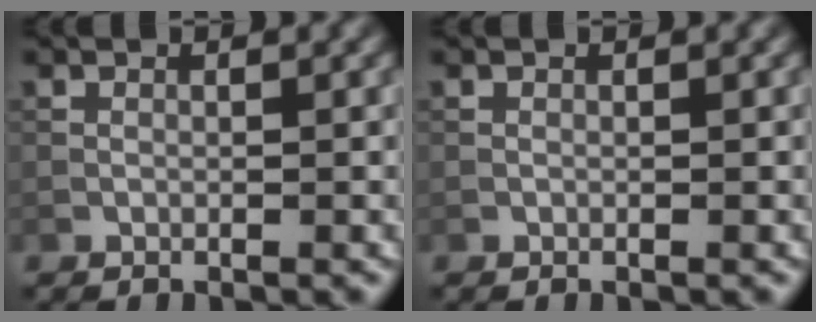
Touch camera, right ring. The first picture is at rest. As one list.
[{"total": 0.0}]